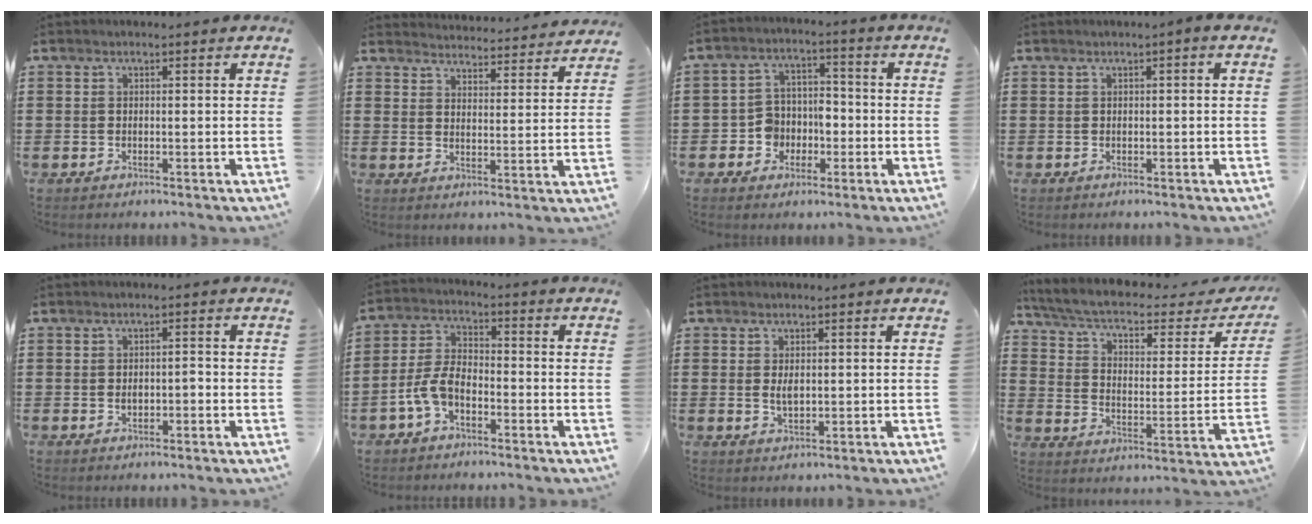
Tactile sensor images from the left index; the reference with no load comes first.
{"total": 3.9, "force": [3.9, -0.2, -0.2], "torque": [-0.007, -0.032, 0.065]}
{"total": 5.3, "force": [-2.1, 4.6, 1.4], "torque": [-0.038, 0.016, -0.040]}
{"total": 0.6, "force": [-0.2, 0.0, 0.6], "torque": [-0.009, -0.003, -0.003]}
{"total": 1.6, "force": [-0.3, 0.7, 1.4], "torque": [-0.028, 0.003, -0.007]}
{"total": 5.7, "force": [-3.2, 2.7, 3.8], "torque": [-0.102, 0.002, -0.070]}
{"total": 1.9, "force": [0.2, 0.9, 1.7], "torque": [-0.034, 0.003, 0.002]}
{"total": 4.7, "force": [3.4, 1.0, 3.0], "torque": [-0.076, -0.030, 0.051]}